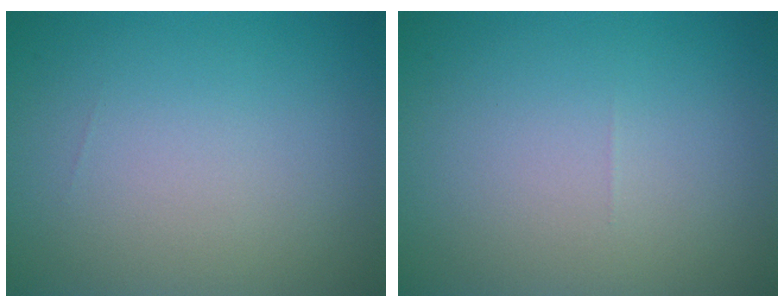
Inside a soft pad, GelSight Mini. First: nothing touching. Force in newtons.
{"total": 0.0}